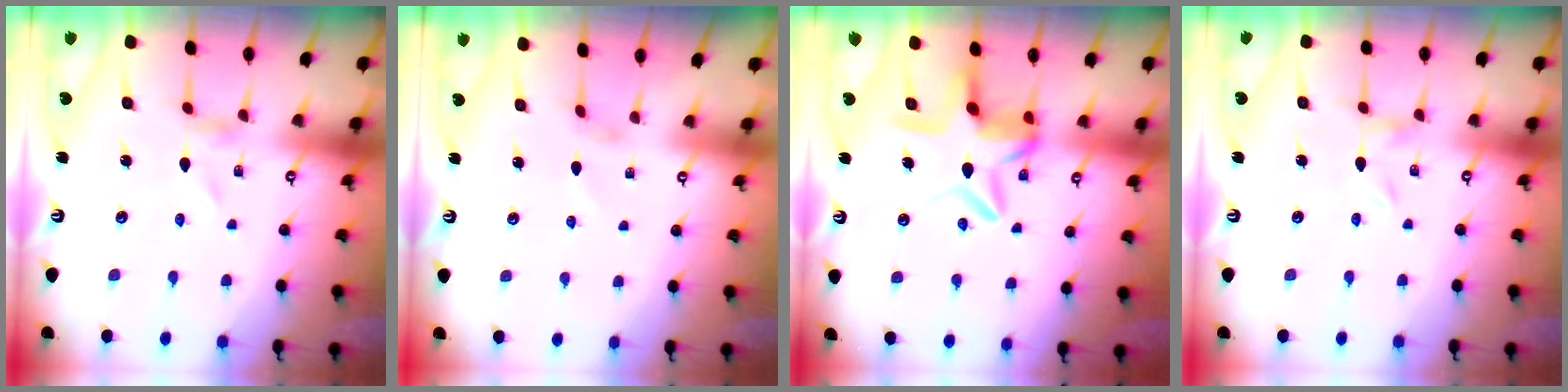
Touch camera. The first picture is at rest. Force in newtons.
{"total": 1.8, "press": 1.7, "slide": 0.3}
{"total": 11.3, "press": 11.2, "slide": 1.1}
{"total": 0.0}